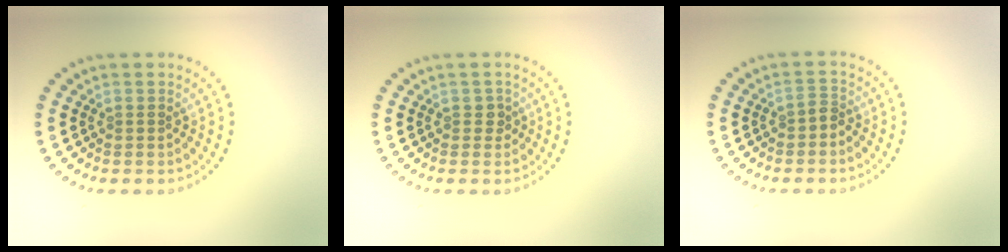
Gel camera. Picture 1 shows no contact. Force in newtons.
{"total": 1.0, "press": 0.9, "slide": 0.5}
{"total": 1.1, "press": 0.8, "slide": 0.7}